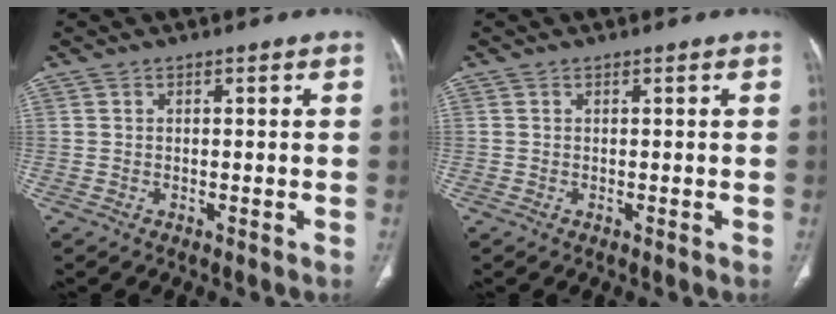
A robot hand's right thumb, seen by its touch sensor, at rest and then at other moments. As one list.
[{"total": 0.0}]